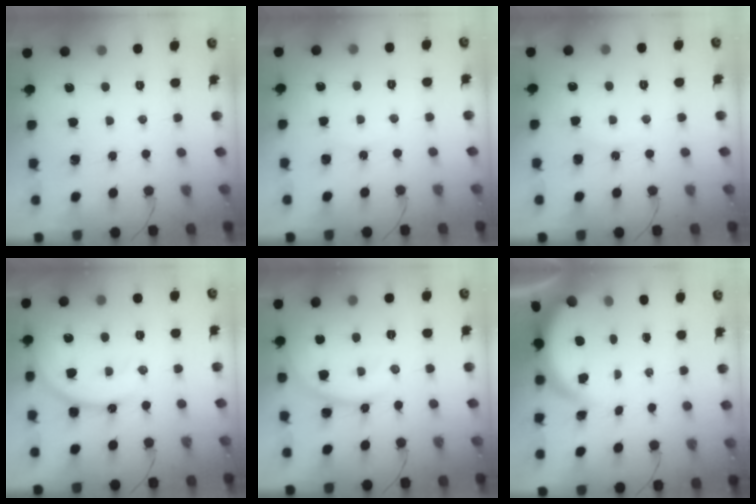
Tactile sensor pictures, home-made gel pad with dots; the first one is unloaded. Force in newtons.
{"total": 4.6, "press": 4.6, "slide": 0.5}
{"total": 4.9, "press": 4.8, "slide": 0.5}
{"total": 14.8, "press": 14.6, "slide": 1.9}
{"total": 12.1, "press": 12.1, "slide": 0.5}
{"total": 3.8, "press": 3.8, "slide": 0.2}